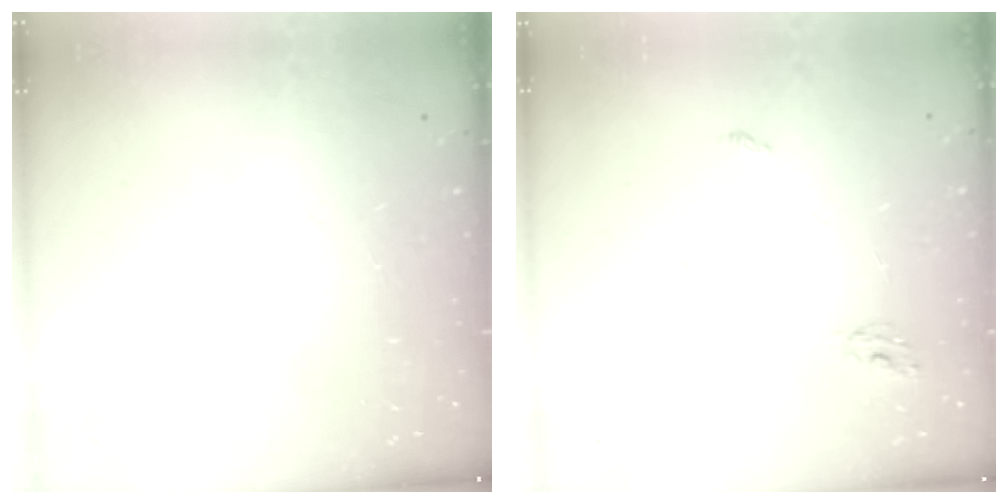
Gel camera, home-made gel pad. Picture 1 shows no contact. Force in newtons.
{"total": 2.8, "press": 2.8, "slide": 0.2}